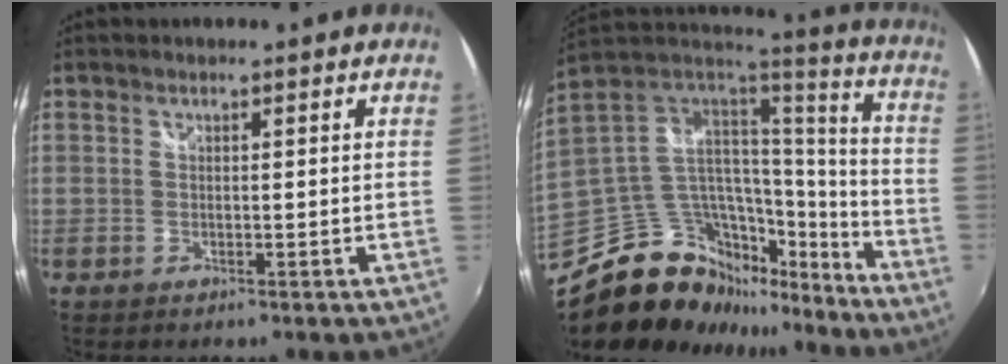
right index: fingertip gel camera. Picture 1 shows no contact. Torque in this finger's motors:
{"motor_torque": [0.68, -0.67, 0.13, -0.01]}